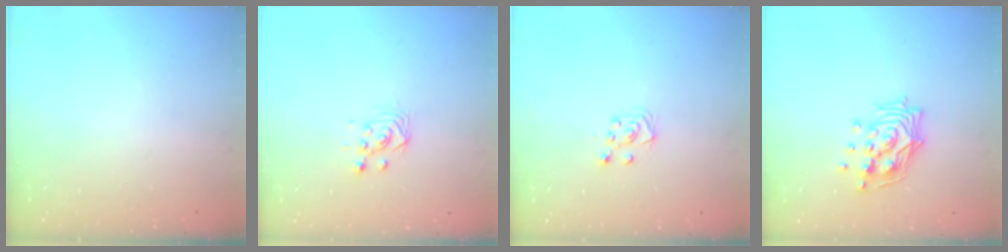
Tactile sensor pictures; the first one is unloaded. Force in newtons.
{"total": 3.3, "press": 3.1, "slide": 1.0}
{"total": 5.1, "press": 5.1, "slide": 0.4}
{"total": 12.9, "press": 12.7, "slide": 2.2}